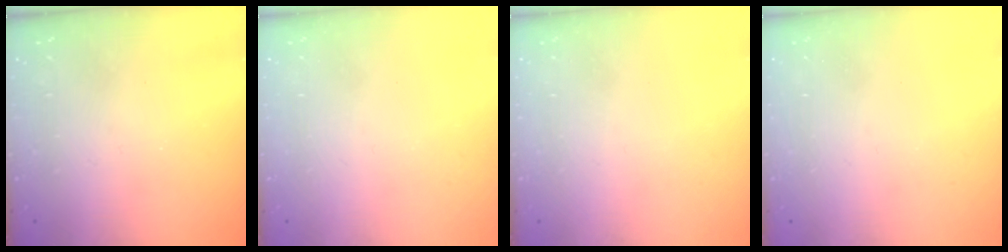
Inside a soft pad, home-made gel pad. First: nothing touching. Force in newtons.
{"total": 0.0}
{"total": 0.0}
{"total": 0.0}